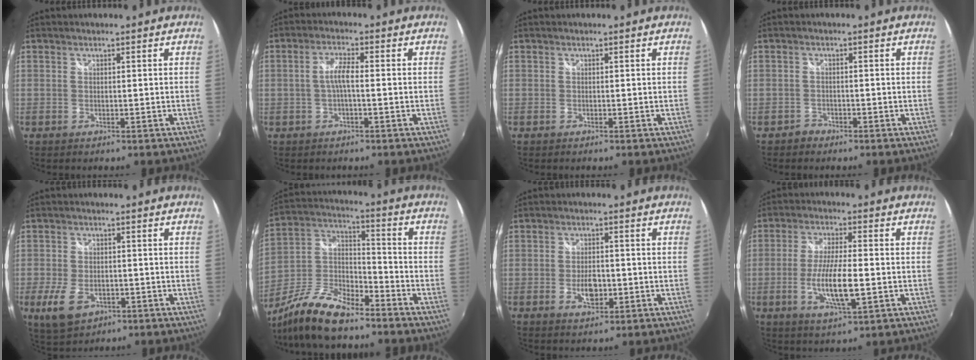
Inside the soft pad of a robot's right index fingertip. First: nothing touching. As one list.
[{"total": 3.4, "force": [-0.6, 0.4, 3.3], "torque": [-0.067, 0.007, -0.011]}, {"total": 0.0}, {"total": 2.0, "force": [-1.4, 1.3, -0.3], "torque": [0.002, 0.005, -0.024]}, {"total": 8.2, "force": [-3.6, 4.9, 5.5], "torque": [-0.131, -0.019, -0.058]}, {"total": 14.9, "force": [-10.8, 5.2, 9.0], "torque": [-0.202, -0.006, -0.205]}, {"total": 4.7, "force": [-1.4, 2.5, 3.7], "torque": [-0.073, -0.003, -0.022]}, {"total": 10.2, "force": [-2.4, 2.2, 9.6], "torque": [-0.189, -0.012, -0.043]}]